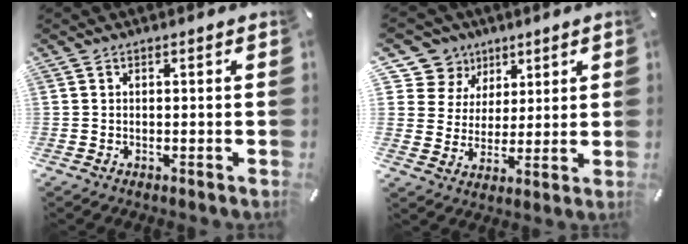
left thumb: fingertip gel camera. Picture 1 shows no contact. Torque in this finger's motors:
{"motor_torque": [0.04, -0.21, -0.04, -0.04, 0.01]}